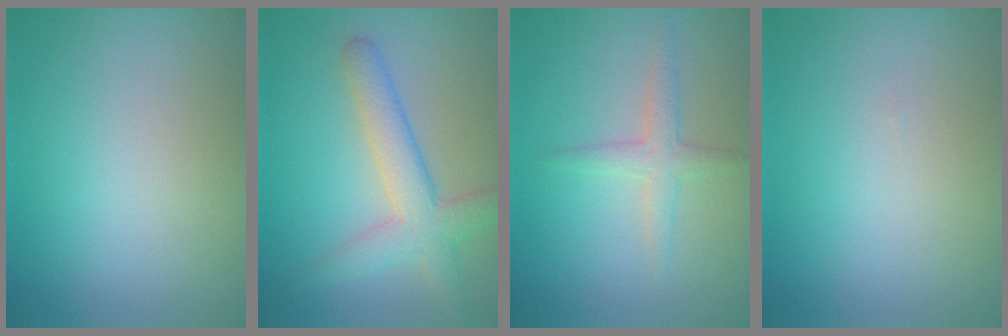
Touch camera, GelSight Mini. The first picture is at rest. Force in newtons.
{"total": 4.4, "press": 4.4, "slide": 0.1}
{"total": 1.9, "press": 1.9, "slide": 0.1}
{"total": 0.0}